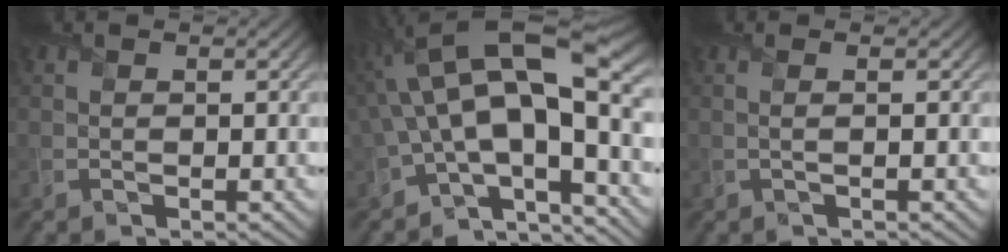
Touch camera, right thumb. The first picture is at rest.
{"total": 16.0, "force": [0.6, 7.5, 14.1], "torque": [-0.254, 0.006, 0.013]}
{"total": 1.3, "force": [0.0, 0.2, 1.2], "torque": [-0.022, 0.006, -0.006]}